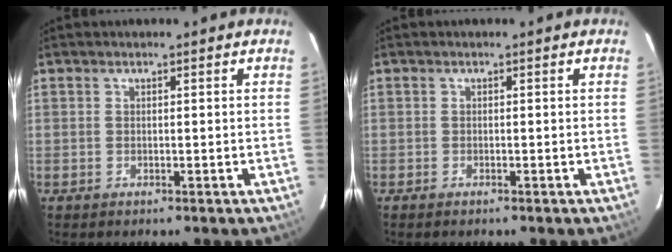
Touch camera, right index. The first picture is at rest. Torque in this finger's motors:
{"motor_torque": [0.05, 0.05, 0.00, 0.01]}